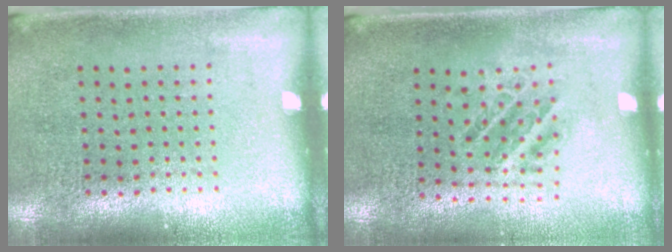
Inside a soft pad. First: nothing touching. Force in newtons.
{"total": 1.0, "press": 1.0, "slide": 0.2}